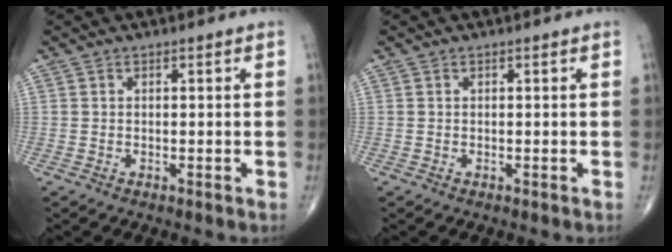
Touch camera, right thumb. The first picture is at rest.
{"total": 0.0}